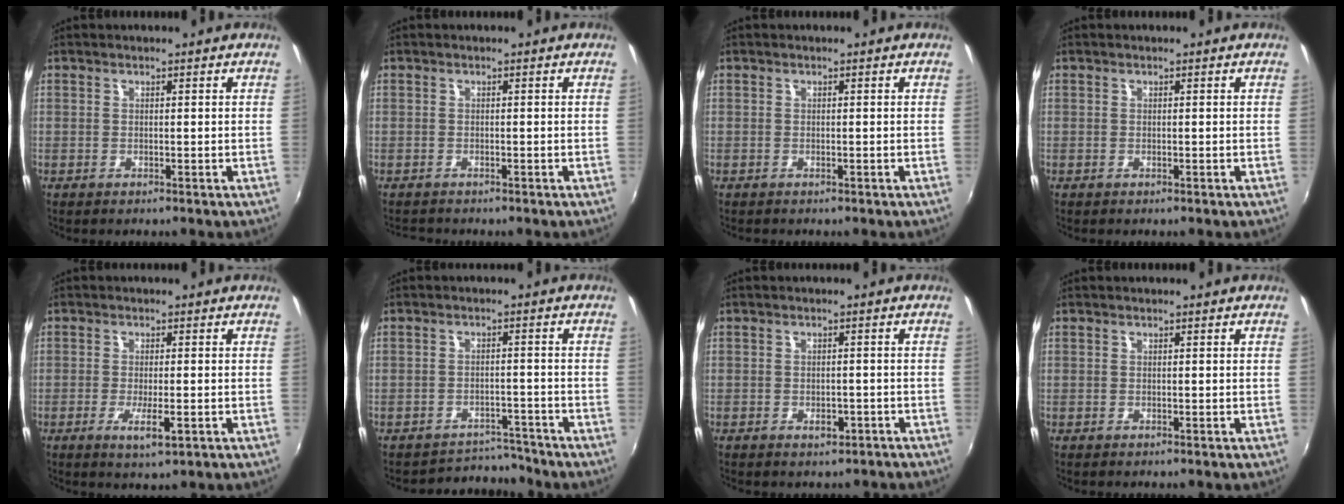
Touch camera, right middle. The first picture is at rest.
{"total": 1.7, "force": [-1.6, 0.6, 0.2], "torque": [-0.009, -0.007, -0.028]}
{"total": 0.5, "force": [-0.4, 0.4, 0.0], "torque": [-0.001, -0.002, -0.008]}
{"total": 0.0}
{"total": 4.2, "force": [-1.7, 1.0, 3.7], "torque": [-0.072, -0.013, -0.028]}
{"total": 6.2, "force": [-6.0, 1.3, -0.8], "torque": [0.008, 0.015, -0.090]}
{"total": 2.7, "force": [-1.9, 1.7, 1.1], "torque": [-0.020, -0.001, -0.020]}
{"total": 0.0}